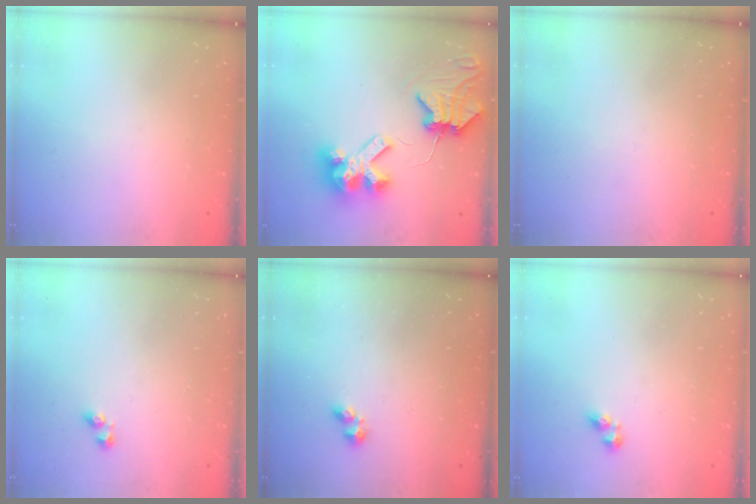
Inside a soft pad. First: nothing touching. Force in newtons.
{"total": 10.2, "press": 10.1, "slide": 1.4}
{"total": 0.0}
{"total": 2.5, "press": 2.2, "slide": 1.3}
{"total": 1.8, "press": 1.7, "slide": 0.5}
{"total": 5.2, "press": 5.2, "slide": 0.7}